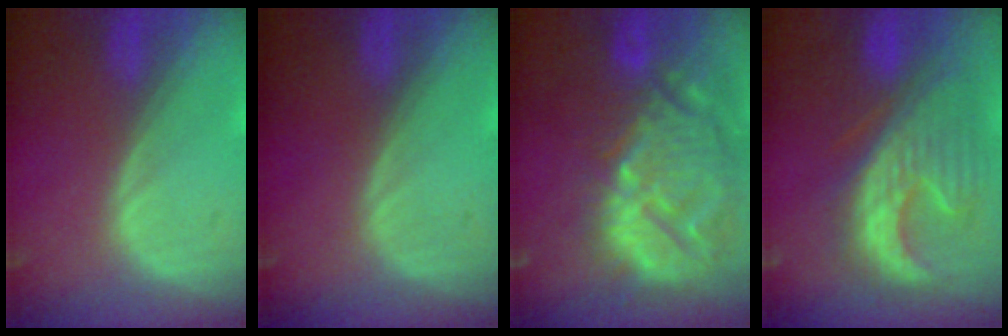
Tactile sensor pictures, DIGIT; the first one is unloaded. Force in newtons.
{"total": 0.0}
{"total": 14.5, "press": 12.4, "slide": 7.5}
{"total": 10.8, "press": 10.5, "slide": 2.8}